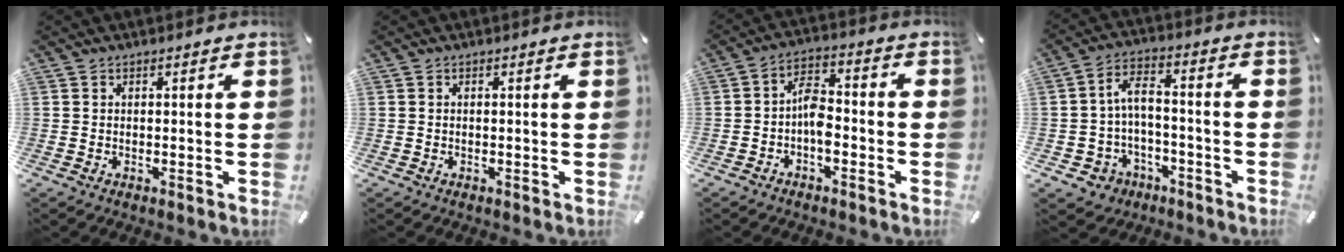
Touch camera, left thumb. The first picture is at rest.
{"total": 0.0}
{"total": 6.9, "force": [-2.7, 4.0, 5.0], "torque": [-0.093, 0.020, -0.049]}
{"total": 6.9, "force": [-1.1, 5.7, 3.8], "torque": [-0.079, 0.014, -0.018]}